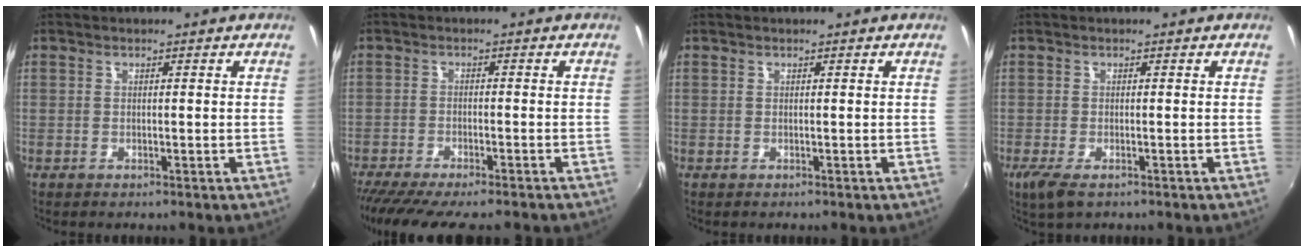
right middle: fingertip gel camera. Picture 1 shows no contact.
{"total": 11.3, "force": [-9.7, 1.5, 5.7], "torque": [-0.124, -0.038, -0.154]}
{"total": 0.0}
{"total": 4.2, "force": [-2.5, 1.4, 3.0], "torque": [-0.067, -0.016, -0.043]}